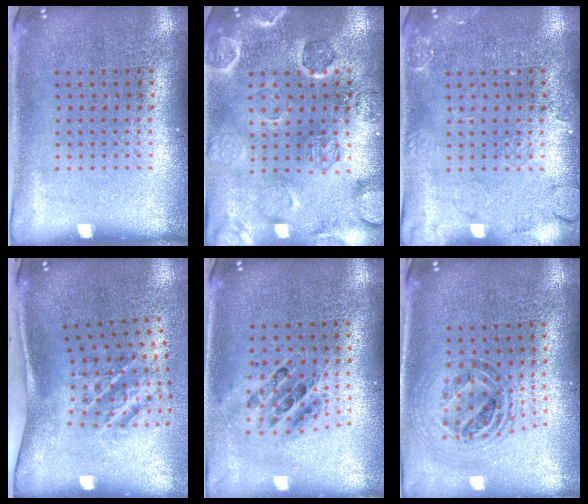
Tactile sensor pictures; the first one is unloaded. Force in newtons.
{"total": 1.6, "press": 1.6, "slide": 0.2}
{"total": 2.4, "press": 2.4, "slide": 0.4}
{"total": 2.3, "press": 1.3, "slide": 1.9}
{"total": 0.6, "press": 0.6, "slide": 0.1}
{"total": 1.0, "press": 1.0, "slide": 0.2}